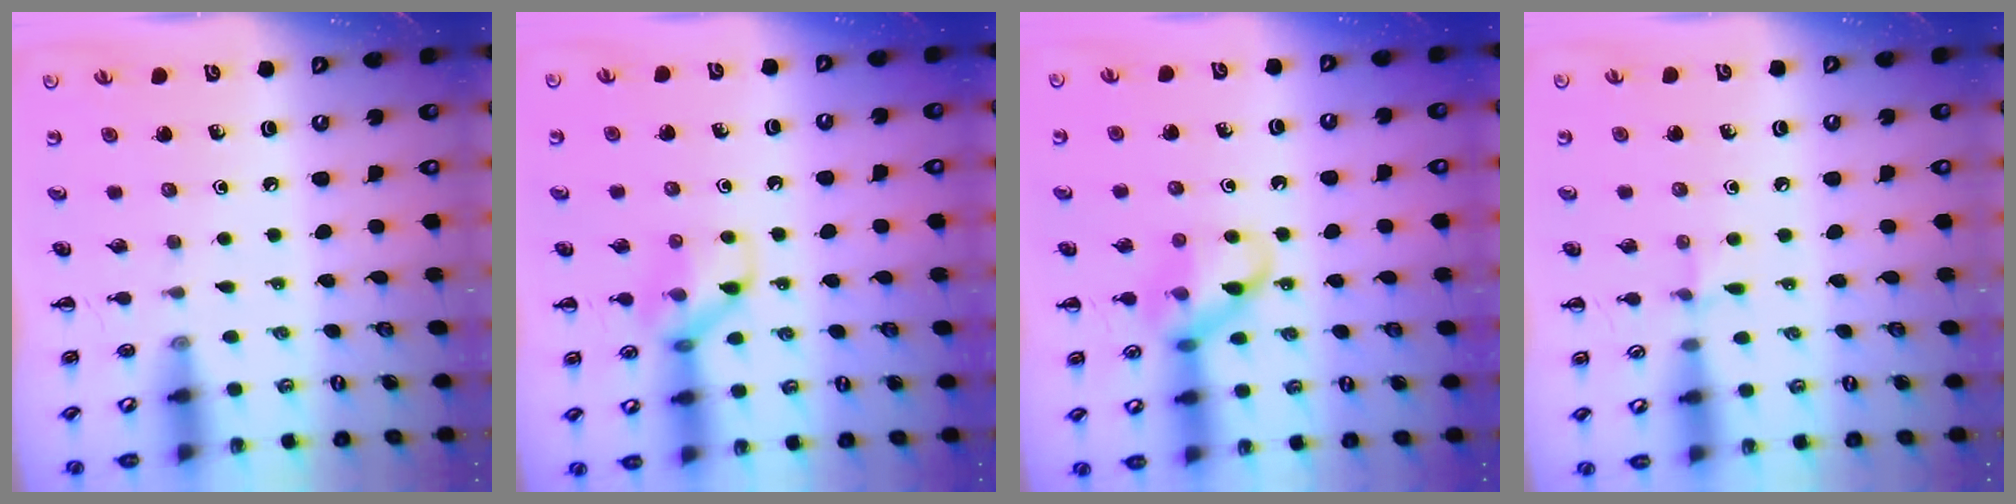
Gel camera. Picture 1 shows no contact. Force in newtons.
{"total": 9.3, "press": 9.3, "slide": 0.1}
{"total": 11.5, "press": 11.4, "slide": 1.3}
{"total": 4.8, "press": 4.5, "slide": 1.6}